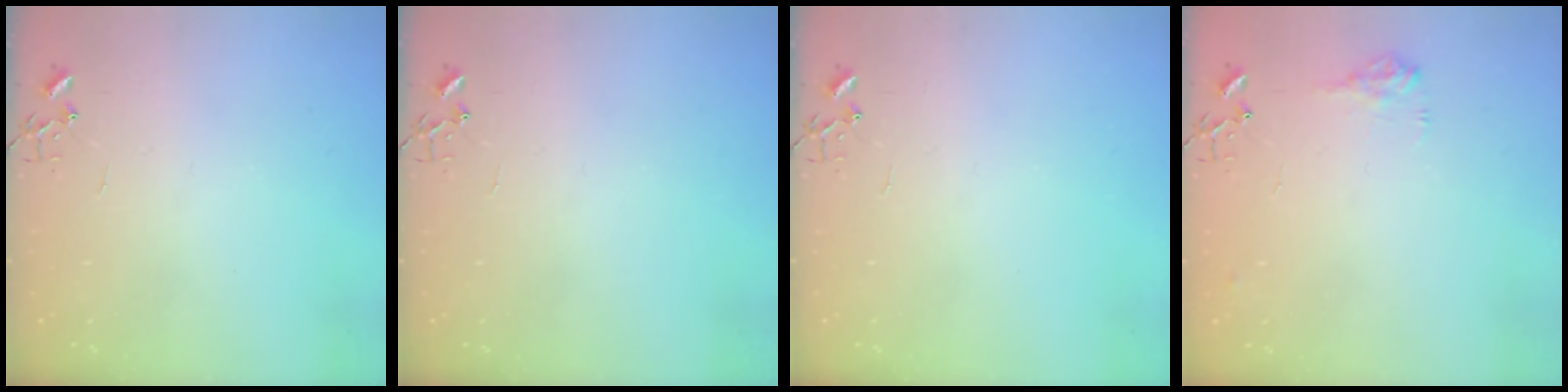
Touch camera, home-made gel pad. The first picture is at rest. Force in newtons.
{"total": 0.0}
{"total": 0.0}
{"total": 8.1, "press": 8.1, "slide": 0.3}